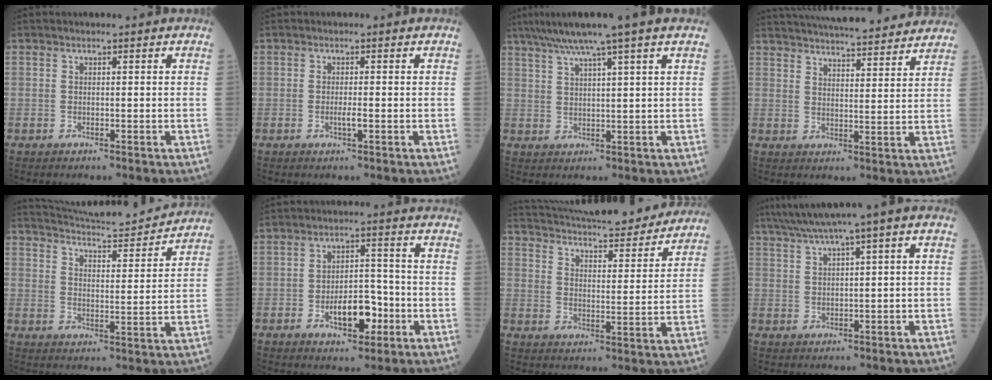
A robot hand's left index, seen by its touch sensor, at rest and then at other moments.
{"total": 1.4, "force": [-0.5, 0.0, 1.3], "torque": [-0.027, -0.005, -0.010]}
{"total": 9.0, "force": [6.6, -1.4, 5.9], "torque": [-0.100, 0.024, 0.099]}
{"total": 22.2, "force": [20.3, 3.1, 8.5], "torque": [-0.138, 0.017, 0.273]}
{"total": 15.6, "force": [15.1, 0.7, 3.9], "torque": [-0.070, -0.014, 0.212]}
{"total": 7.2, "force": [-3.0, 3.4, 5.6], "torque": [-0.093, 0.009, -0.049]}
{"total": 22.4, "force": [20.4, 3.6, 8.5], "torque": [-0.143, -0.007, 0.278]}
{"total": 7.4, "force": [4.0, 0.1, 6.3], "torque": [-0.114, 0.033, 0.069]}